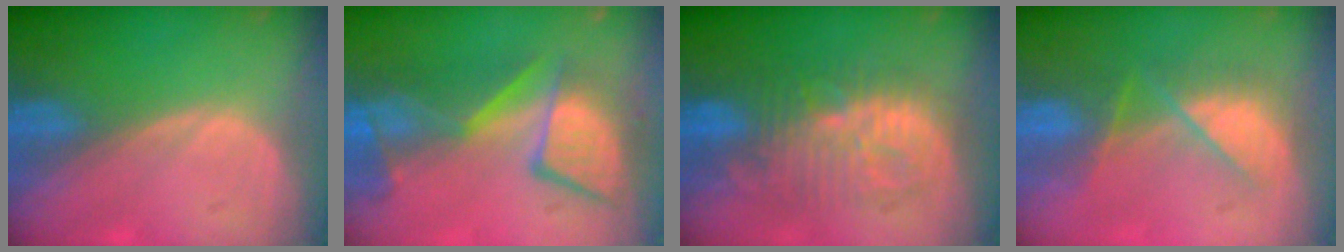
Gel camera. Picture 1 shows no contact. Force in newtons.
{"total": 10.5, "press": 9.9, "slide": 3.4}
{"total": 9.6, "press": 9.6, "slide": 0.2}
{"total": 7.1, "press": 6.9, "slide": 1.2}